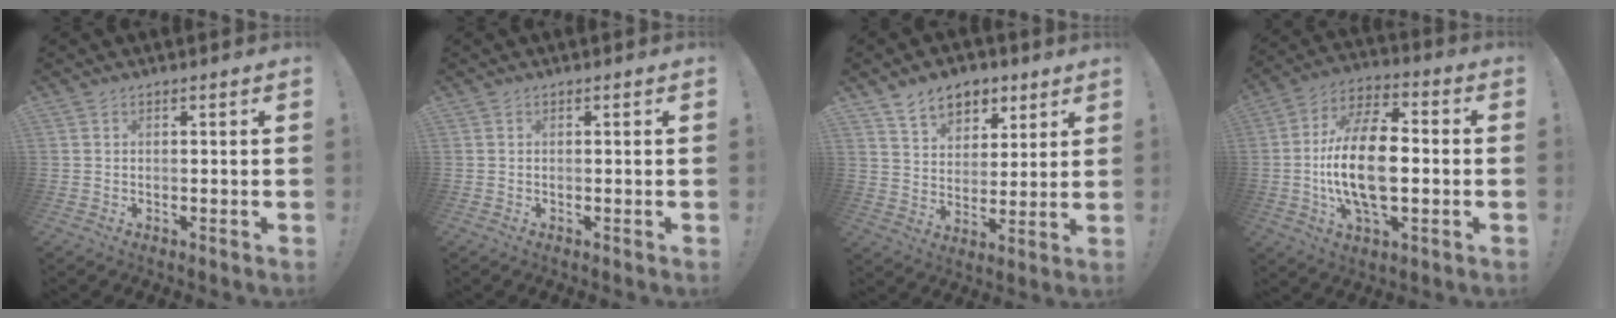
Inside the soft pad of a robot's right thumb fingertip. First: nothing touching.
{"total": 0.0}
{"total": 10.0, "force": [6.6, 6.8, 3.2], "torque": [-0.045, -0.043, 0.127]}
{"total": 18.7, "force": [-2.3, 9.4, 16.0], "torque": [-0.304, 0.004, -0.043]}